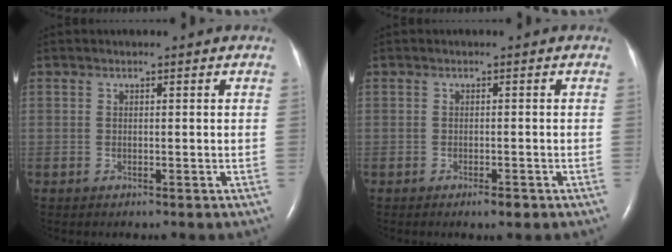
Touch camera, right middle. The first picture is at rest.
{"total": 1.5, "force": [-1.0, 0.3, 1.1], "torque": [-0.019, -0.003, -0.012]}